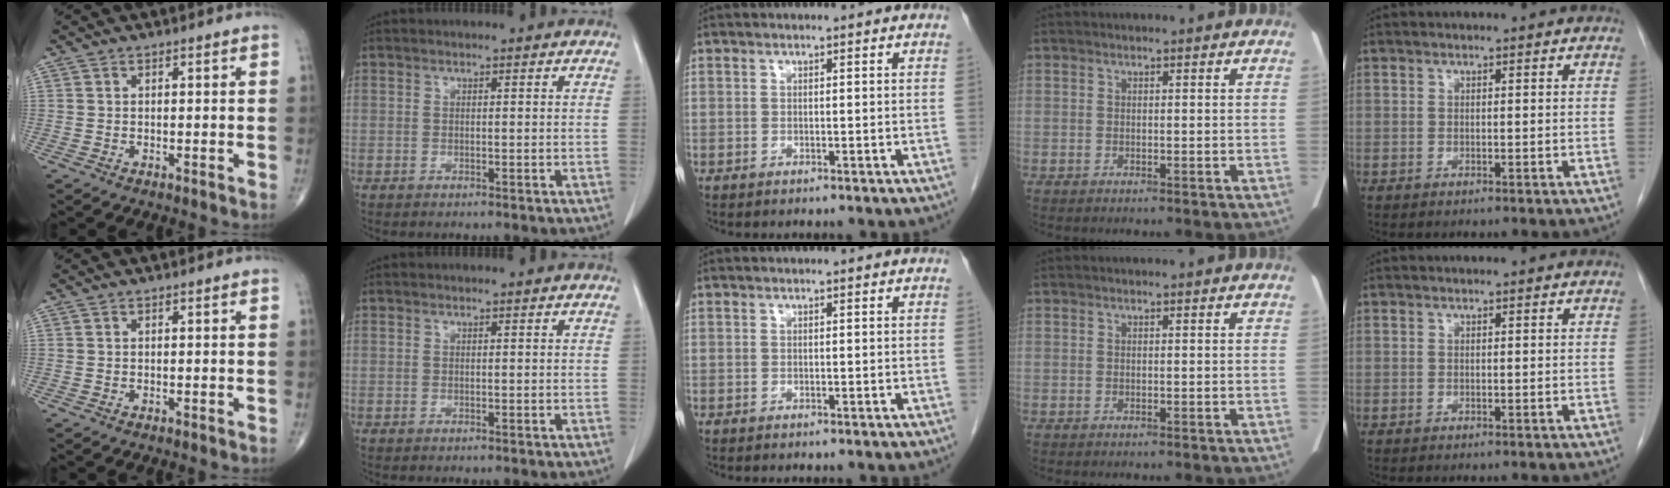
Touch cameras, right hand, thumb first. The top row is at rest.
{}